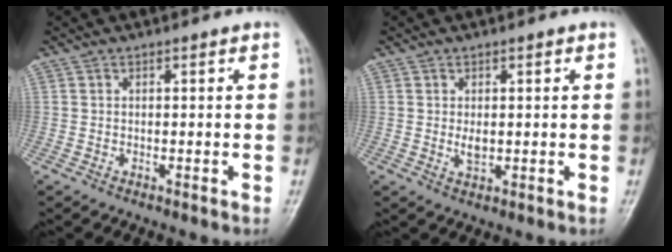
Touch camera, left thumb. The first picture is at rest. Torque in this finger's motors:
{"motor_torque": [0.42, 0.39, 0.45, 0.07, 0.00]}